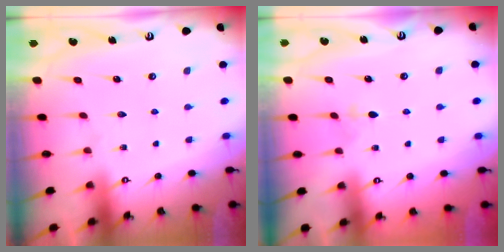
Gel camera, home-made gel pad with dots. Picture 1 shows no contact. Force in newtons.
{"total": 1.9, "press": 1.9, "slide": 0.4}